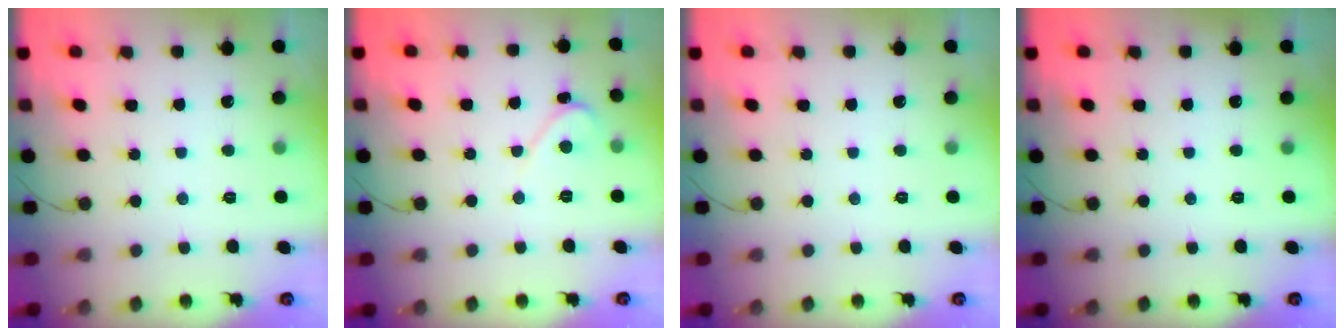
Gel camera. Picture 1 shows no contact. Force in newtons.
{"total": 2.1, "press": 2.1, "slide": 0.2}
{"total": 0.0}
{"total": 0.0}